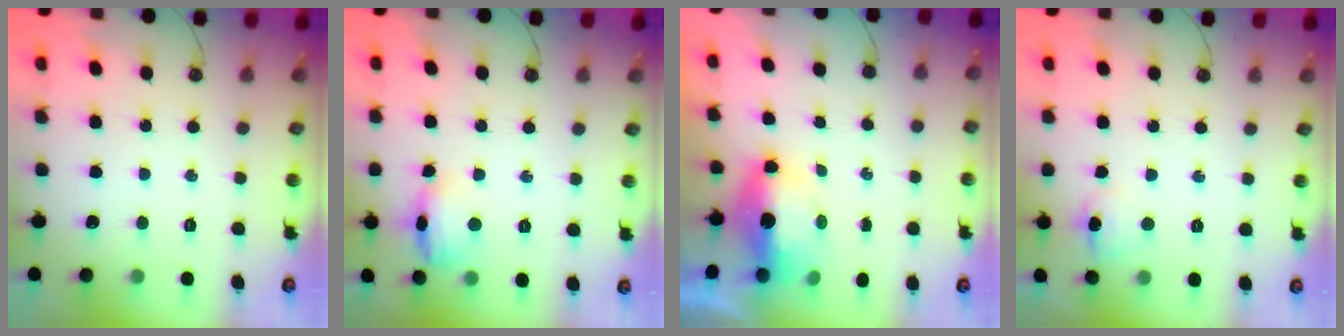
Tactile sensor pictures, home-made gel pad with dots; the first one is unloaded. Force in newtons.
{"total": 11.1, "press": 11.0, "slide": 1.0}
{"total": 7.4, "press": 7.3, "slide": 1.2}
{"total": 6.6, "press": 6.6, "slide": 0.7}